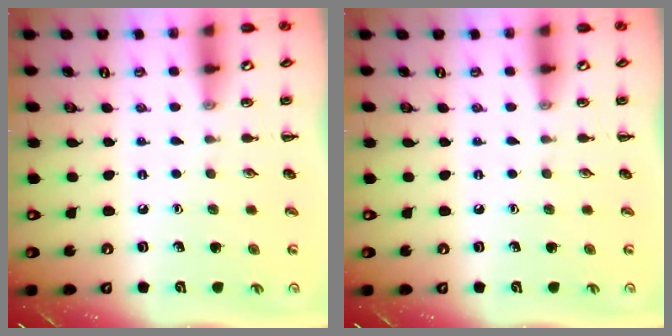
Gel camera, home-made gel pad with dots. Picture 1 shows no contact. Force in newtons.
{"total": 0.0}